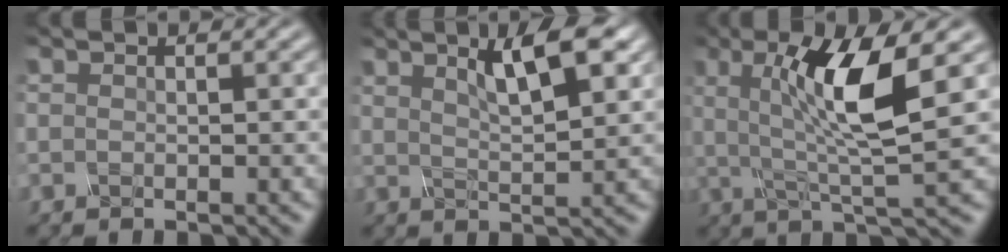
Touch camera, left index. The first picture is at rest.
{"total": 4.7, "force": [2.5, 0.7, 3.9], "torque": [-0.059, 0.011, 0.056]}
{"total": 6.7, "force": [1.3, 0.8, 6.6], "torque": [-0.121, -0.003, 0.047]}